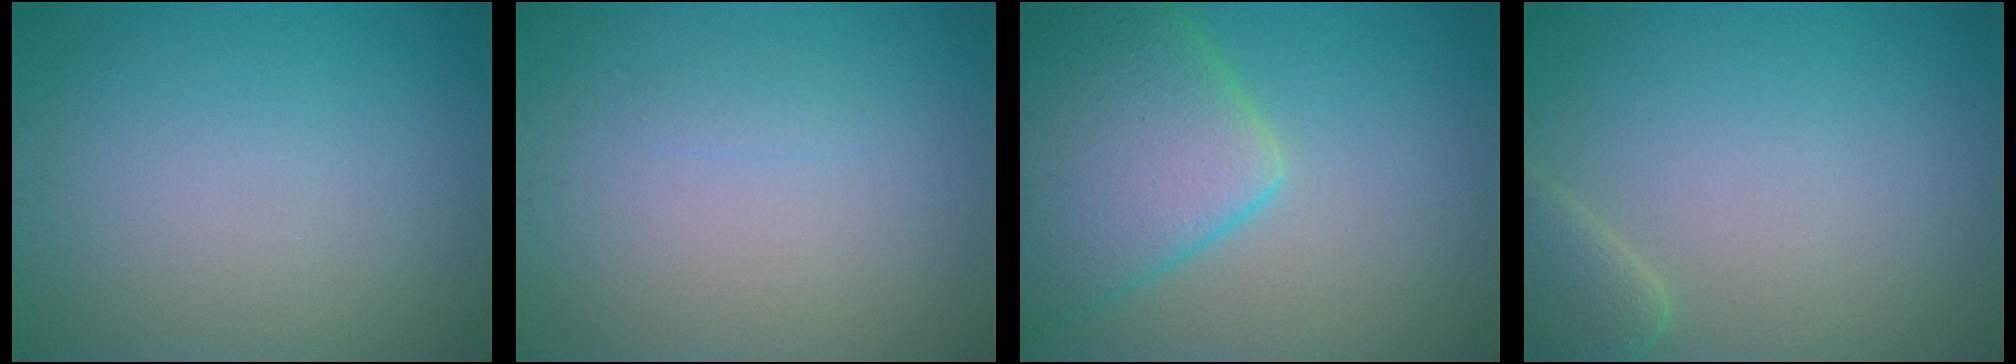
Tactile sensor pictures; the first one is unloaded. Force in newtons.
{"total": 0.6, "press": 0.6, "slide": 0.0}
{"total": 9.2, "press": 9.2, "slide": 0.5}
{"total": 2.6, "press": 2.6, "slide": 0.2}